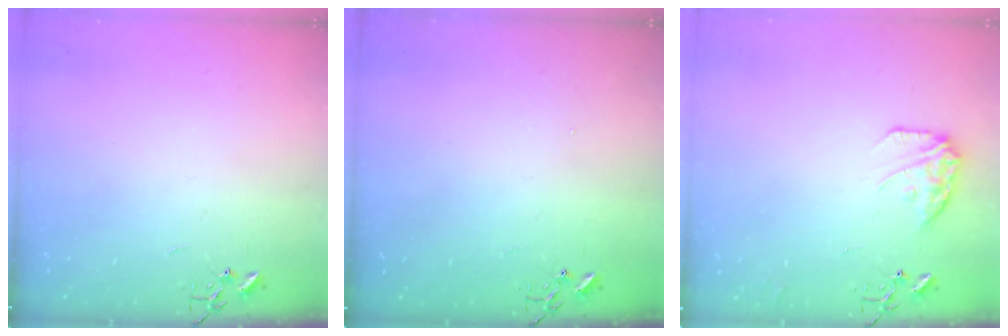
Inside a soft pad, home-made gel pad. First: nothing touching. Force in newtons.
{"total": 1.3, "press": 1.2, "slide": 0.1}
{"total": 12.1, "press": 12.0, "slide": 0.6}